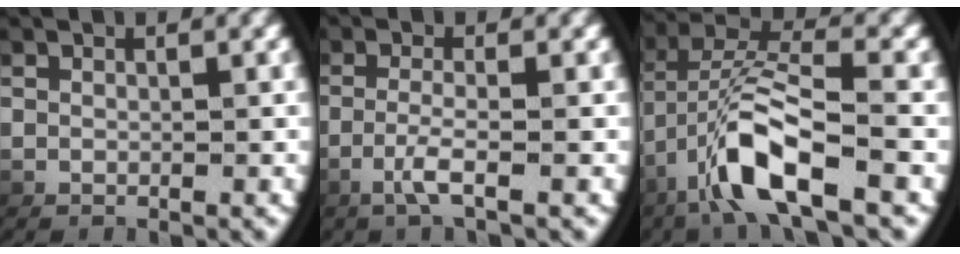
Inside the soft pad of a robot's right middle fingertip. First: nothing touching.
{"total": 2.3, "force": [-0.8, -0.2, 2.1], "torque": [-0.053, -0.011, -0.011]}
{"total": 5.9, "force": [-1.1, 1.5, 5.6], "torque": [-0.118, -0.003, -0.009]}